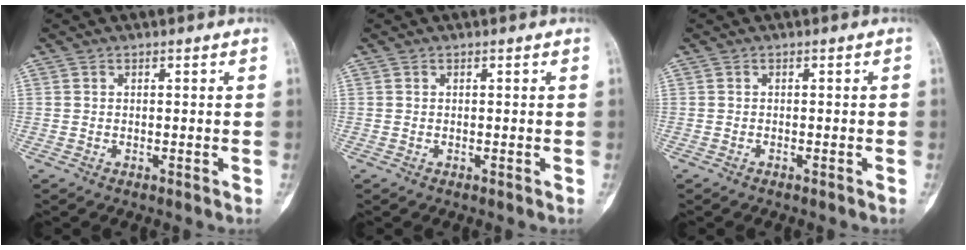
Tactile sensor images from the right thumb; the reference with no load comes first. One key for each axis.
{"total": 0.0}
{"total": 0.5, "fx": -0.3, "fy": 0.1, "fz": 0.4, "tx": -0.008, "ty": 0.009, "tz": -0.007}